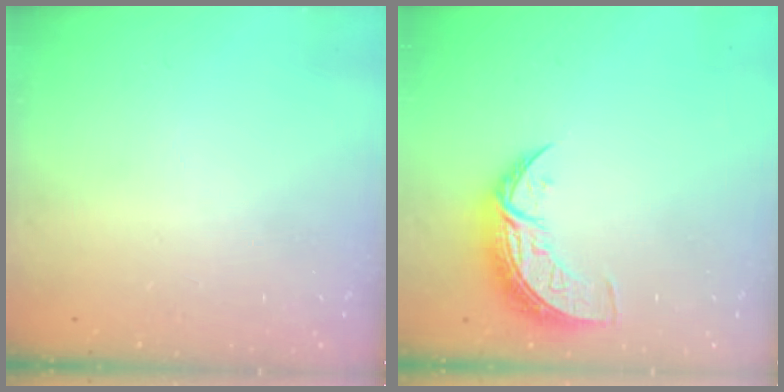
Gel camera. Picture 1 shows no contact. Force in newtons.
{"total": 8.6, "press": 8.5, "slide": 0.8}